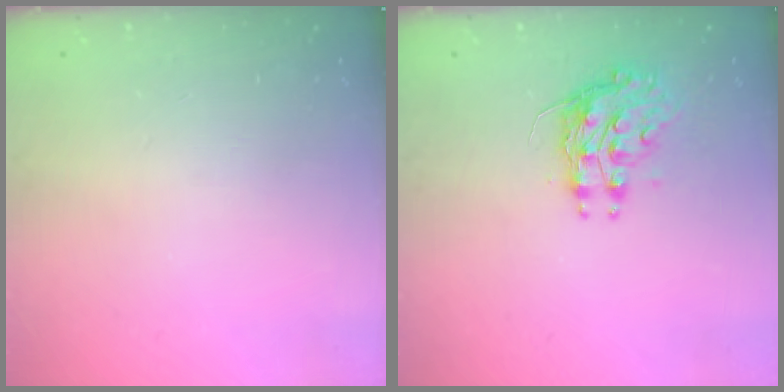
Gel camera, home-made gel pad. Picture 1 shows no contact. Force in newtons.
{"total": 8.7, "press": 8.7, "slide": 0.5}